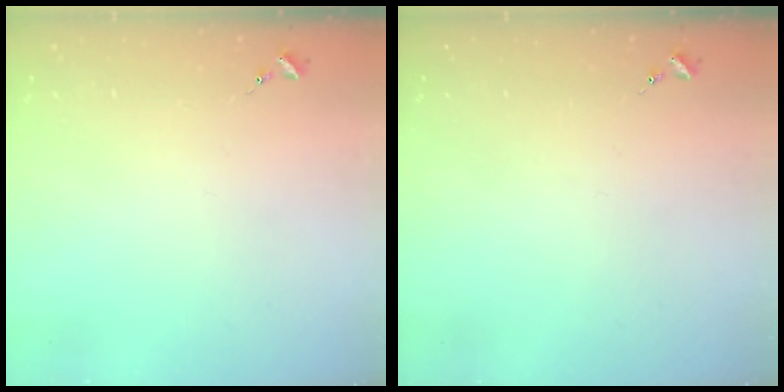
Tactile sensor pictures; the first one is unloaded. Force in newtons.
{"total": 0.0}